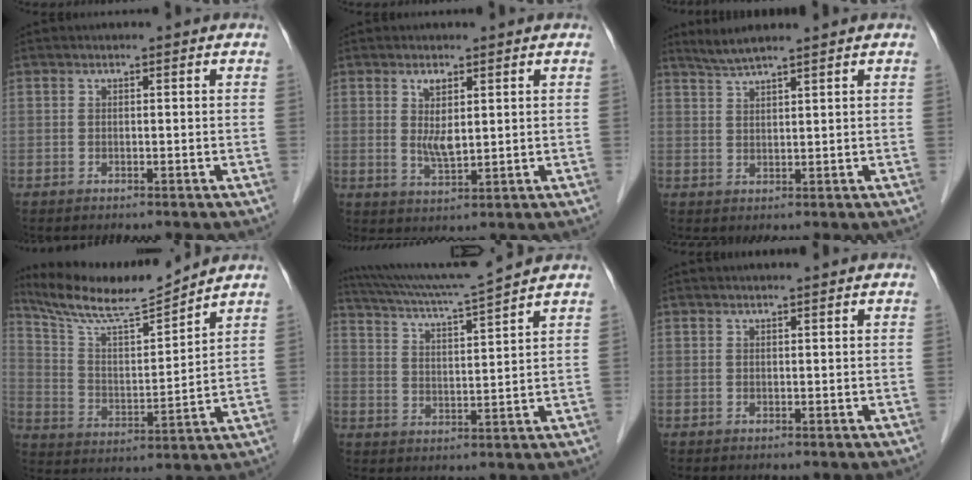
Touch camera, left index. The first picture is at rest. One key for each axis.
{"total": 3.6, "fx": 1.0, "fy": 0.9, "fz": 3.3, "tx": -0.066, "ty": -0.002, "tz": 0.023}
{"total": 4.0, "fx": 3.5, "fy": -0.7, "fz": 1.8, "tx": -0.039, "ty": 0.014, "tz": 0.071}
{"total": 11.8, "fx": 11.1, "fy": -0.1, "fz": 4.0, "tx": -0.083, "ty": 0.002, "tz": 0.208}
{"total": 11.9, "fx": 10.8, "fy": -2.7, "fz": 4.1, "tx": -0.084, "ty": -0.006, "tz": 0.184}
{"total": 1.4, "fx": 1.2, "fy": -0.2, "fz": 0.7, "tx": -0.007, "ty": 0.013, "tz": 0.023}